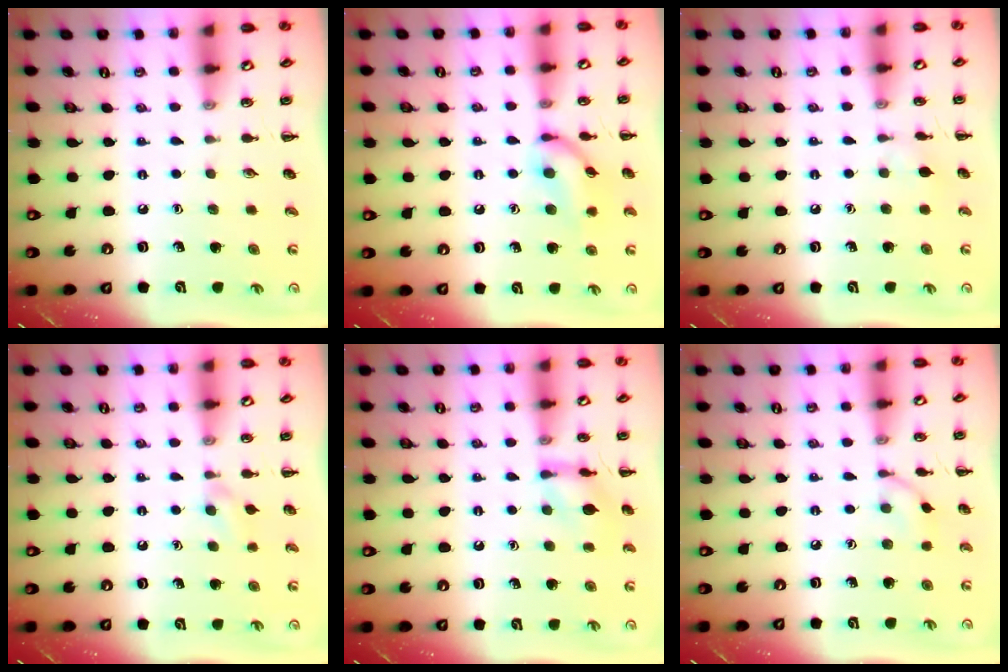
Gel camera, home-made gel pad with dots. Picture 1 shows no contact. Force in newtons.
{"total": 12.3, "press": 12.3, "slide": 0.8}
{"total": 4.8, "press": 4.5, "slide": 1.8}
{"total": 3.1, "press": 2.9, "slide": 1.3}
{"total": 10.2, "press": 10.2, "slide": 0.7}
{"total": 5.7, "press": 5.5, "slide": 1.2}